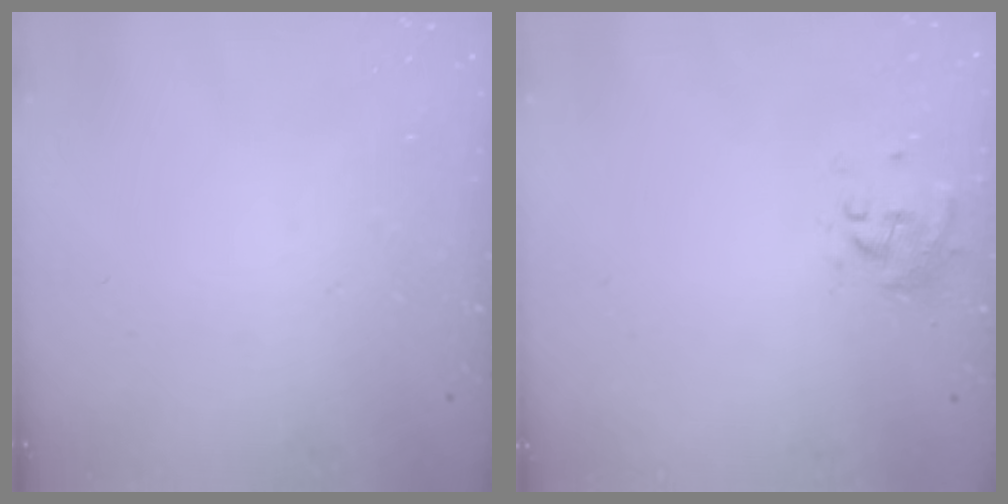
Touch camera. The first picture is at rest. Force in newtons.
{"total": 0.0}